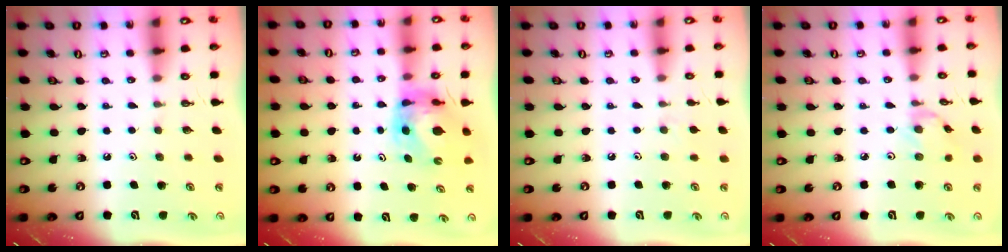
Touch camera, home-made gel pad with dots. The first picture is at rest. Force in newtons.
{"total": 6.3, "press": 6.3, "slide": 0.5}
{"total": 5.2, "press": 5.1, "slide": 0.7}
{"total": 0.9, "press": 0.8, "slide": 0.3}